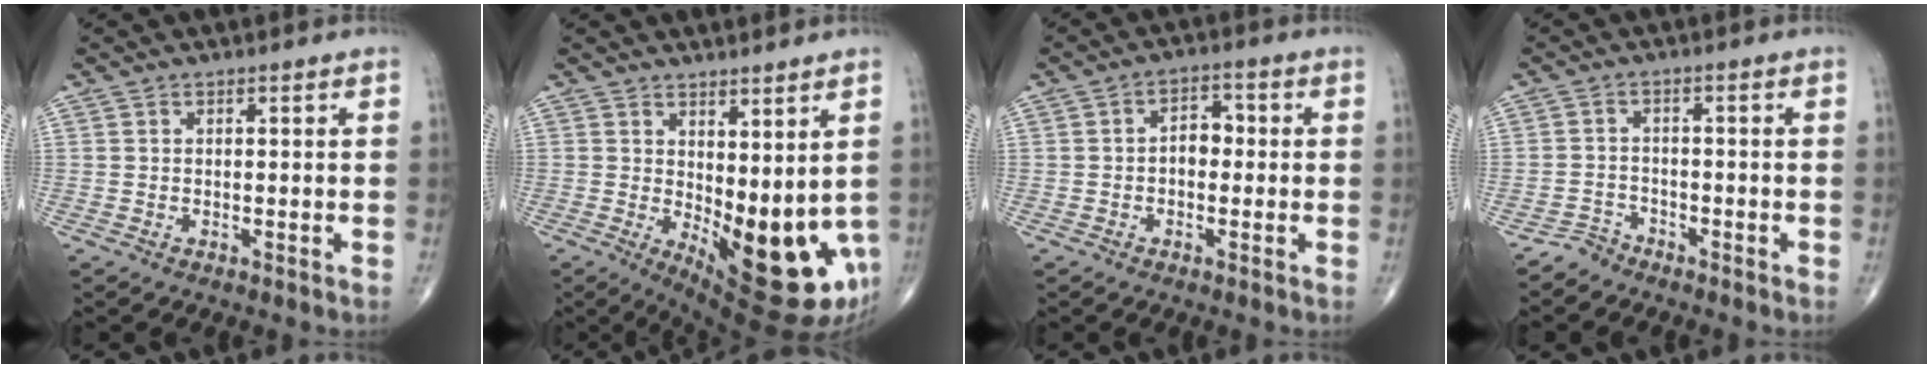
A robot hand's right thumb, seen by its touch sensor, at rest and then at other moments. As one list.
[{"total": 14.9, "force": [-0.8, 6.1, 13.6], "torque": [-0.176, -0.034, 0.011]}, {"total": 4.5, "force": [-0.2, 3.0, 3.4], "torque": [-0.038, 0.019, -0.012]}, {"total": 2.7, "force": [-2.4, 1.0, -0.6], "torque": [0.022, 0.004, -0.050]}]